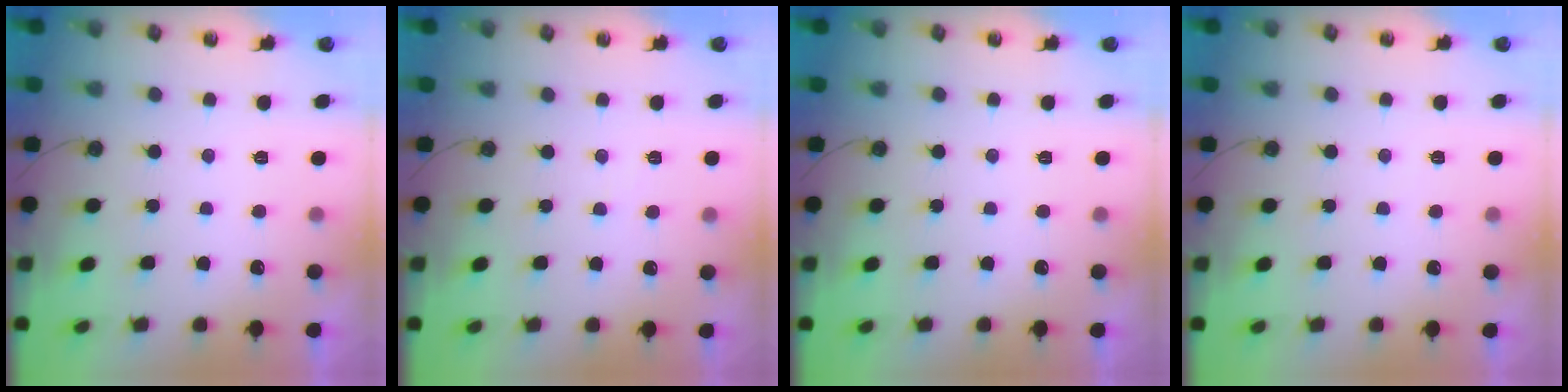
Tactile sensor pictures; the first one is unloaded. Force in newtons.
{"total": 2.6, "press": 2.6, "slide": 0.3}
{"total": 0.0}
{"total": 2.8, "press": 2.8, "slide": 0.3}